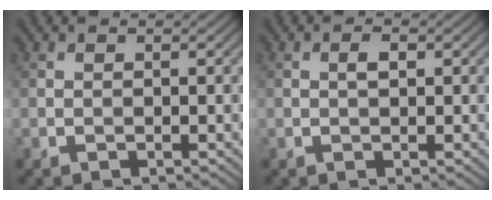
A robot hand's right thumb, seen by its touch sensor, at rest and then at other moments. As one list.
[{"total": 1.2, "force": [0.2, 0.5, 1.1], "torque": [-0.020, 0.002, 0.003]}]